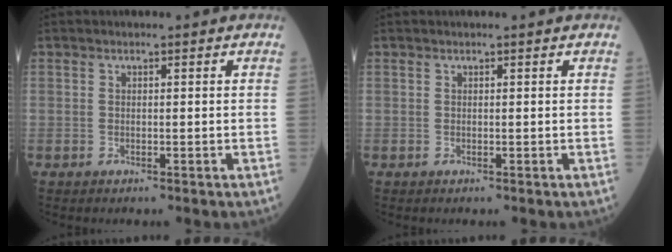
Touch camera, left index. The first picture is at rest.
{"total": 0.0}